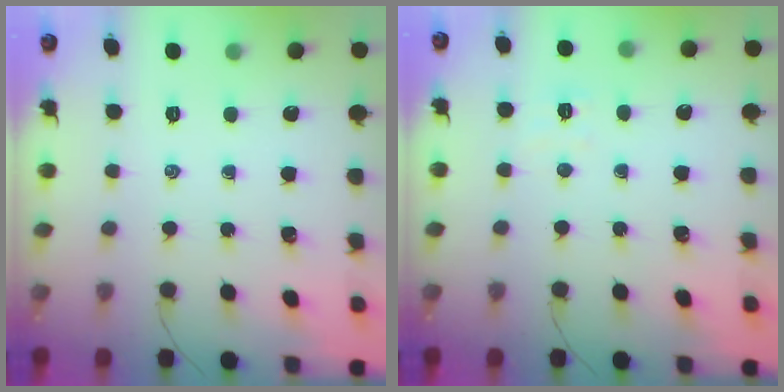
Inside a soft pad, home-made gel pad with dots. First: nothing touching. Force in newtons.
{"total": 2.7, "press": 2.5, "slide": 0.8}